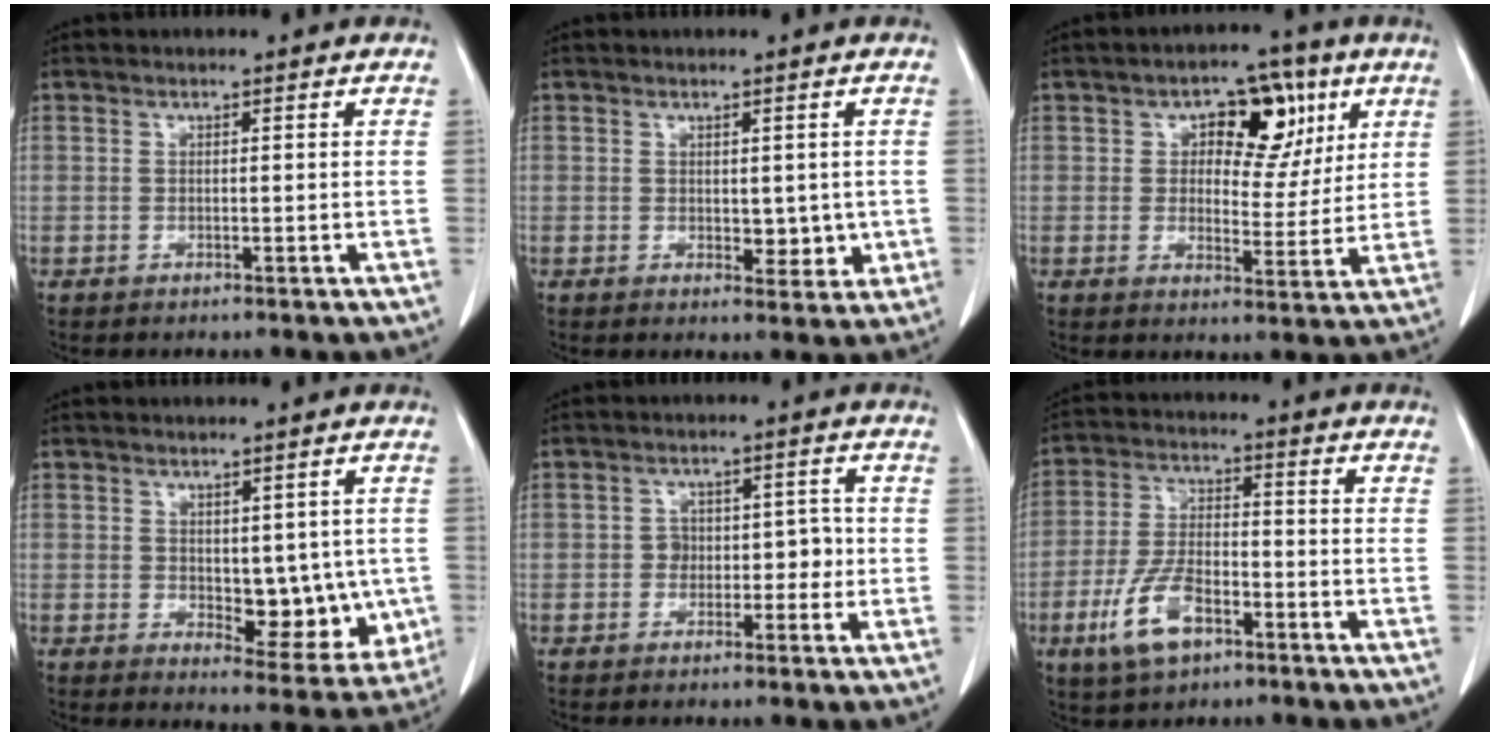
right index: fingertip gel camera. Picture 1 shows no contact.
{"total": 3.4, "force": [0.1, 2.1, 2.6], "torque": [-0.026, -0.005, 0.010]}
{"total": 9.7, "force": [3.9, 5.5, 6.9], "torque": [-0.079, 0.020, 0.055]}
{"total": 8.7, "force": [-0.3, 4.6, 7.3], "torque": [-0.073, -0.006, 0.012]}
{"total": 4.0, "force": [-0.7, 3.1, 2.5], "torque": [-0.017, 0.025, -0.008]}
{"total": 9.6, "force": [-4.8, 4.1, 7.2], "torque": [-0.170, -0.003, -0.087]}